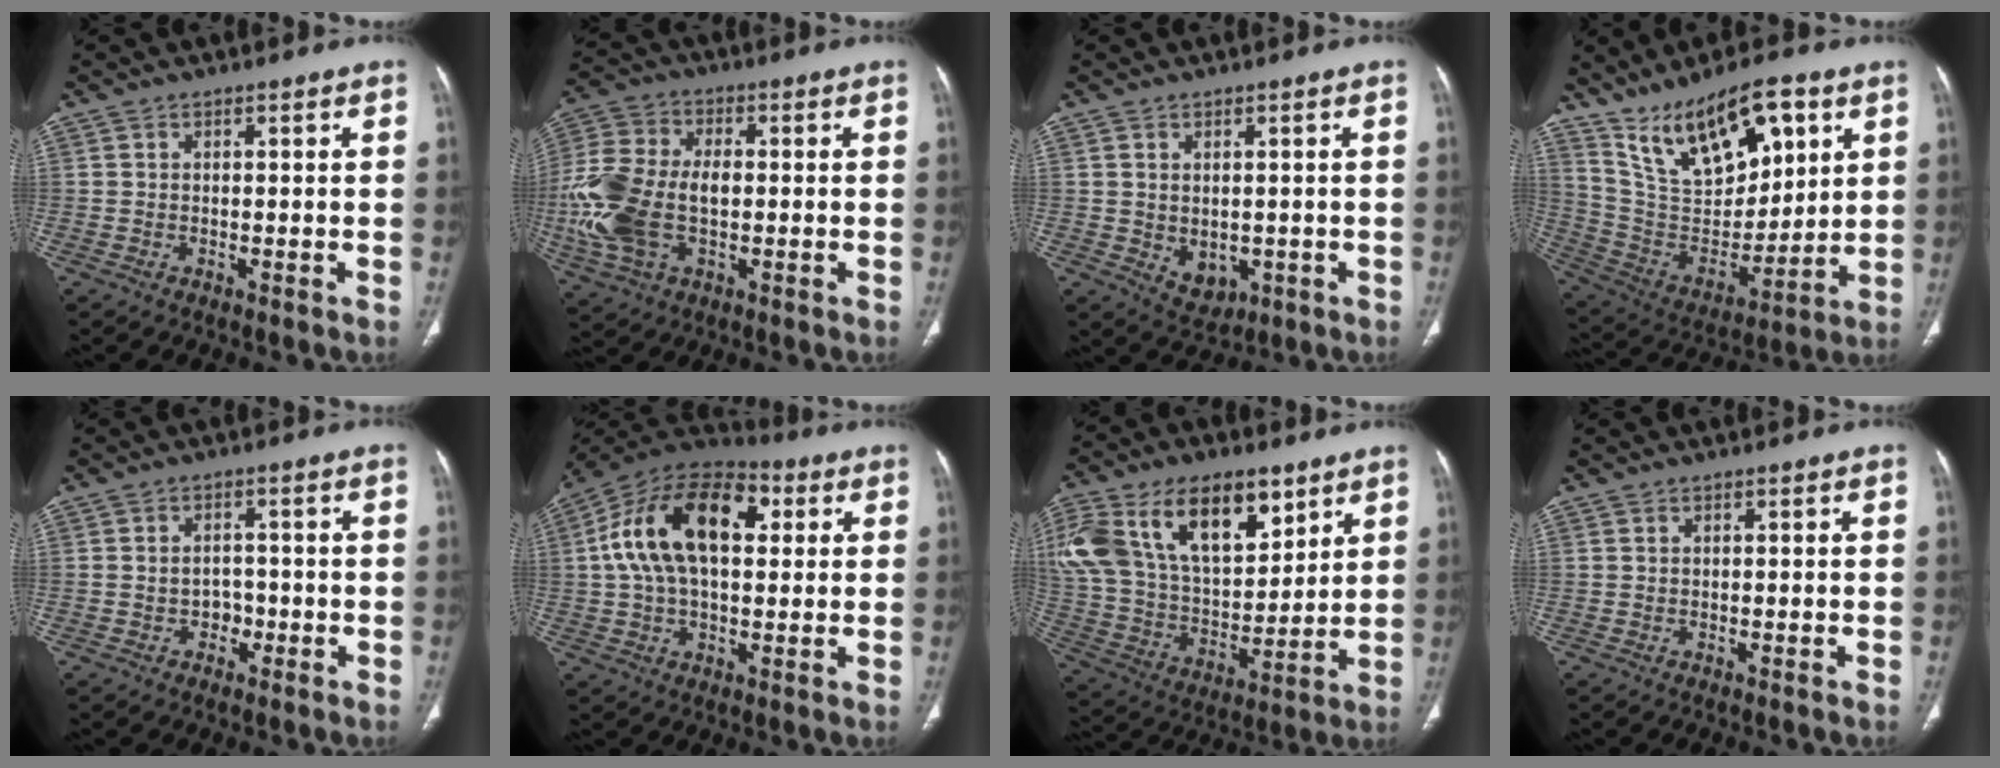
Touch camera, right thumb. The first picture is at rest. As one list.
[{"total": 17.3, "force": [-1.7, 10.6, 13.6], "torque": [-0.315, 0.008, -0.027]}, {"total": 4.8, "force": [-0.5, 3.6, 3.1], "torque": [-0.034, -0.004, 0.013]}, {"total": 21.4, "force": [11.5, 9.8, 15.1], "torque": [-0.216, -0.044, 0.223]}, {"total": 2.8, "force": [-0.9, 2.3, 1.3], "torque": [-0.004, 0.012, -0.012]}, {"total": 20.1, "force": [4.2, 11.4, 15.9], "torque": [-0.272, 0.028, 0.060]}, {"total": 29.9, "force": [14.4, 16.9, 20.0], "torque": [-0.393, 0.012, 0.268]}, {"total": 0.0}]